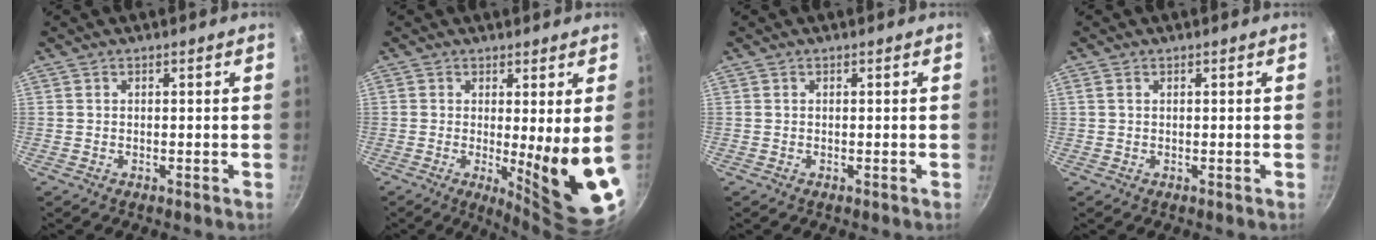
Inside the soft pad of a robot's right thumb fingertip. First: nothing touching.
{"total": 11.4, "force": [-0.4, 1.3, 11.3], "torque": [-0.150, -0.038, 0.003]}
{"total": 0.0}
{"total": 0.7, "force": [0.3, 0.4, 0.5], "torque": [-0.011, 0.001, 0.004]}